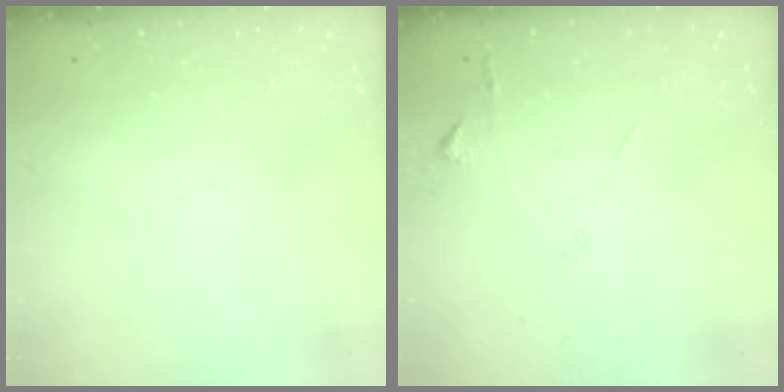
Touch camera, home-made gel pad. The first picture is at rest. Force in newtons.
{"total": 5.6, "press": 5.6, "slide": 0.8}